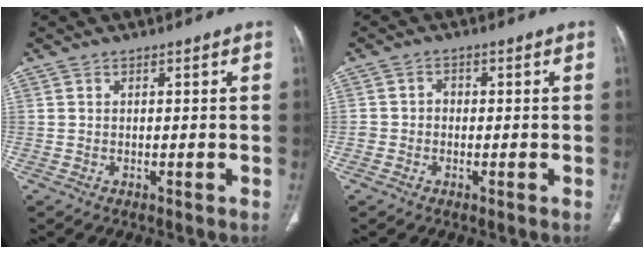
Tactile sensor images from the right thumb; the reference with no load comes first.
{"total": 2.0, "force": [-0.5, 1.8, 0.7], "torque": [0.000, 0.013, -0.013]}